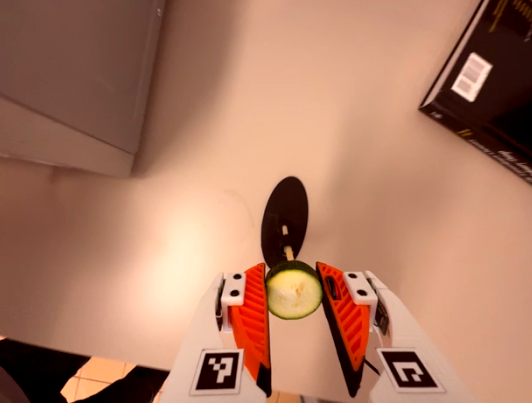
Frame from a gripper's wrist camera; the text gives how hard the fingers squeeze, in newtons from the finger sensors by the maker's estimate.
{"total": 8.9, "left": 8.9, "right": 8.9}